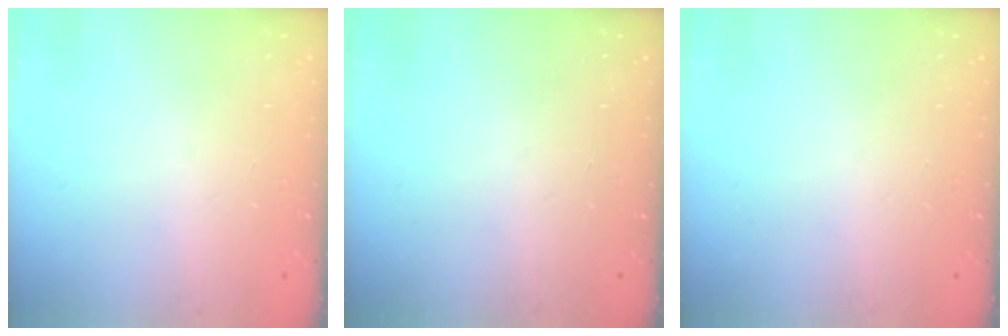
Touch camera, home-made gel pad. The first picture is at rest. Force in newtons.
{"total": 0.0}
{"total": 0.0}